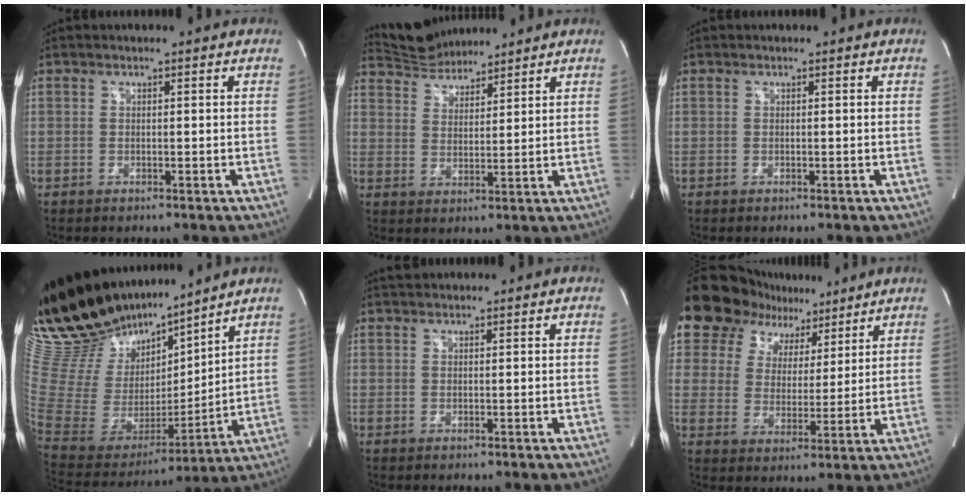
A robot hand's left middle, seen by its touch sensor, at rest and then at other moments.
{"total": 7.0, "force": [6.9, 1.2, 0.9], "torque": [-0.025, 0.018, 0.130]}
{"total": 0.0}
{"total": 23.6, "force": [20.0, 6.6, 10.6], "torque": [-0.208, -0.008, 0.361]}
{"total": 1.5, "force": [1.4, 0.4, 0.4], "torque": [-0.011, 0.013, 0.025]}
{"total": 13.6, "force": [9.9, 8.5, 3.9], "torque": [-0.063, 0.033, 0.157]}